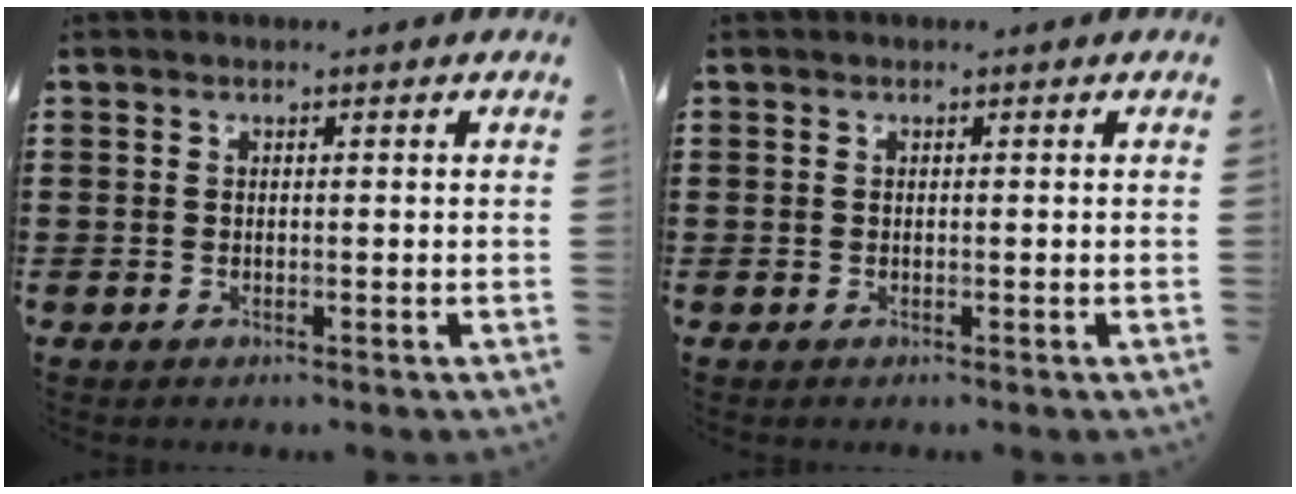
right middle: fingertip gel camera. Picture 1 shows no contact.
{"total": 0.0}